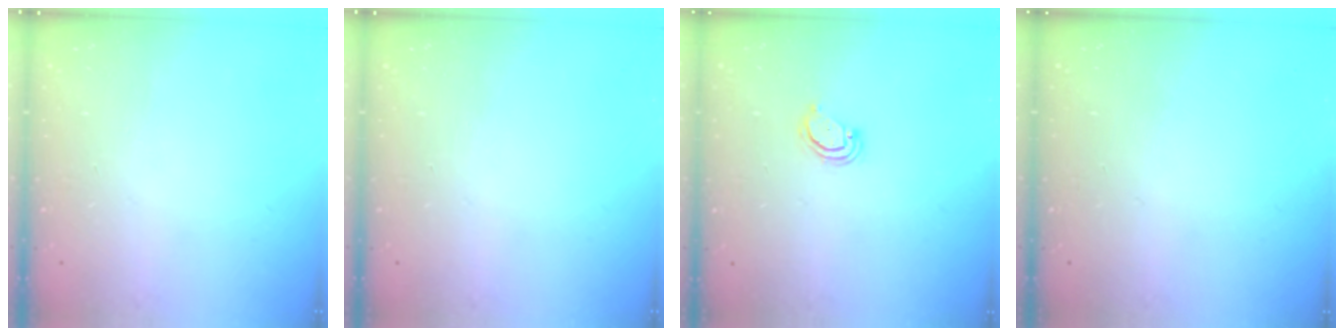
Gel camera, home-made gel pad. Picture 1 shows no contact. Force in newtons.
{"total": 0.0}
{"total": 3.5, "press": 3.5, "slide": 0.3}
{"total": 0.0}